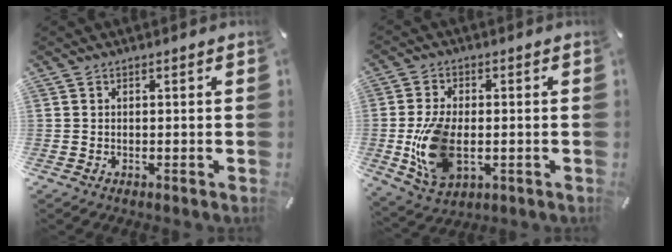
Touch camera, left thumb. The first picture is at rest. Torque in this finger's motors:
{"motor_torque": [2.19, 2.30, 1.05, 0.00, 0.48]}